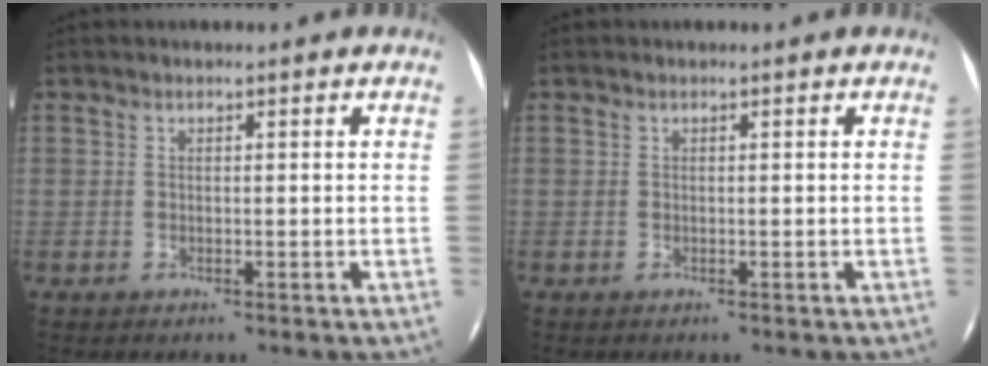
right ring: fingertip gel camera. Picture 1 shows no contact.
{"total": 0.0}